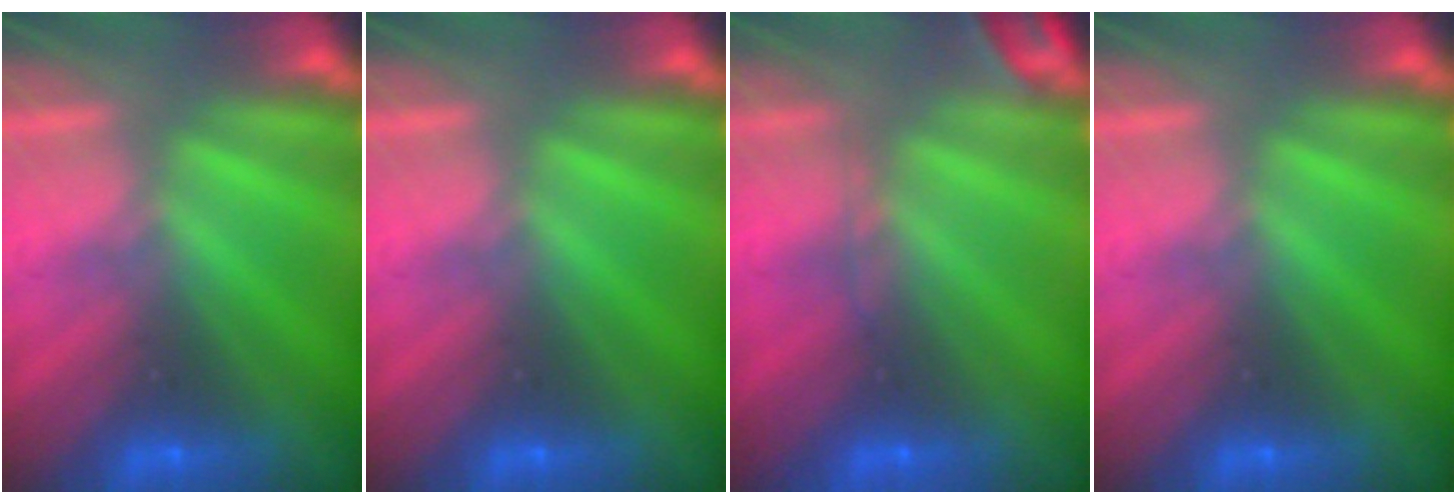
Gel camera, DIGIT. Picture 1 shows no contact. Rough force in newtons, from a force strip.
{"total": 0.0}
{"total": 2.8}
{"total": 0.0}